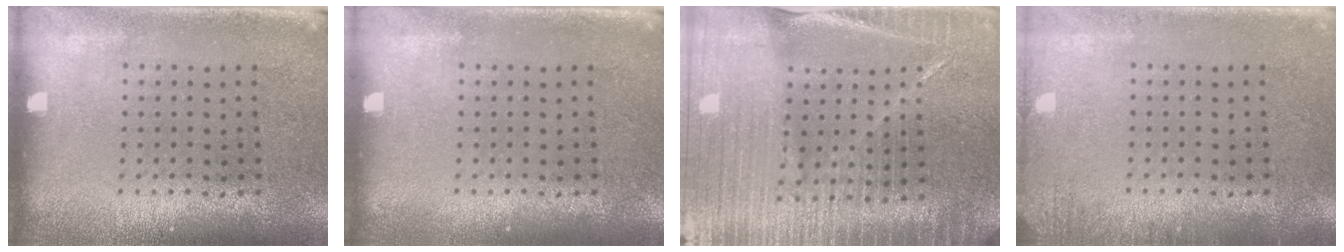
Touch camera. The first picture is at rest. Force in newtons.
{"total": 0.0}
{"total": 4.9, "press": 4.5, "slide": 2.1}
{"total": 1.4, "press": 1.4, "slide": 0.2}